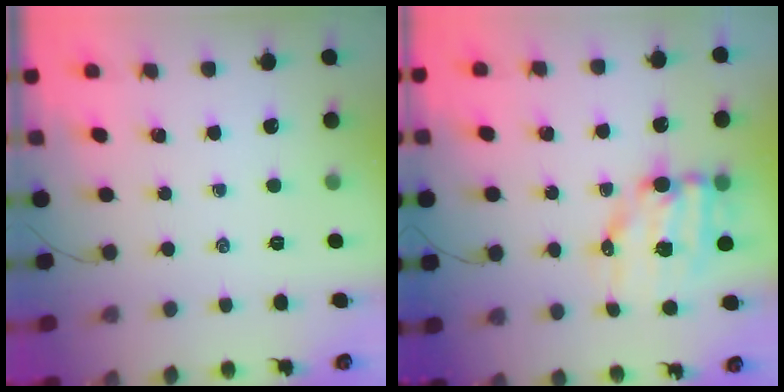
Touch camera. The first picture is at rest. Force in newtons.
{"total": 10.8, "press": 10.7, "slide": 1.5}